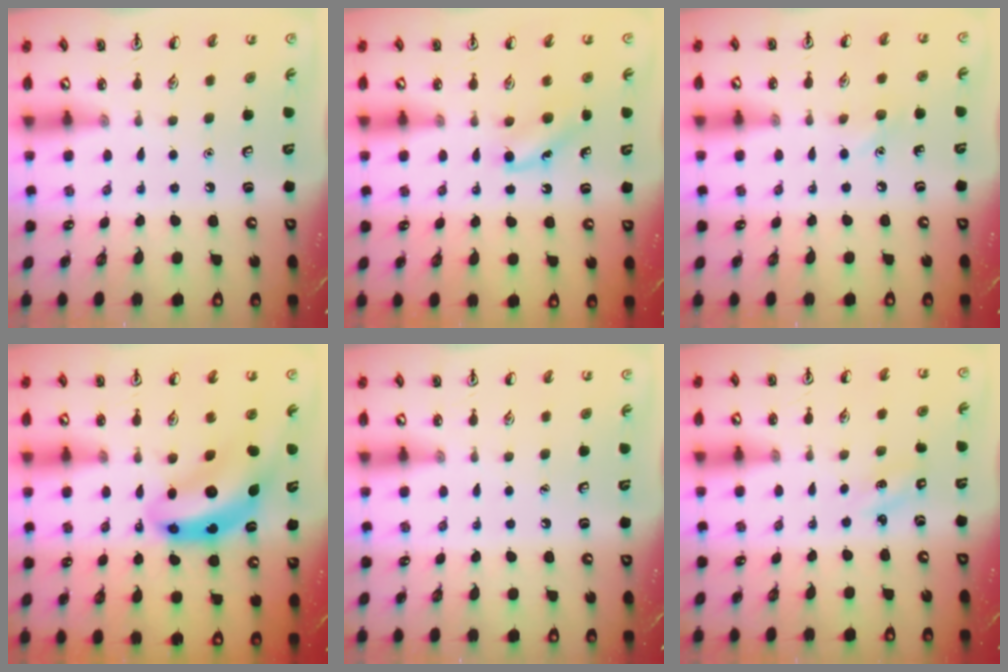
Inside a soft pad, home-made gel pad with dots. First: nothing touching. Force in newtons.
{"total": 5.1, "press": 4.8, "slide": 1.6}
{"total": 5.7, "press": 5.4, "slide": 1.8}
{"total": 10.0, "press": 9.5, "slide": 2.9}
{"total": 0.0}
{"total": 1.2, "press": 1.1, "slide": 0.4}